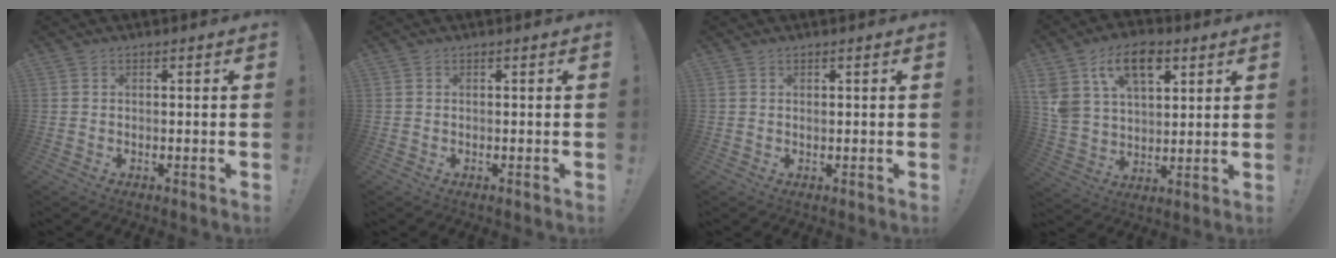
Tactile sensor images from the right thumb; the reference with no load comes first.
{"total": 0.0}
{"total": 0.6, "force": [0.4, 0.2, 0.3], "torque": [-0.001, -0.003, 0.007]}
{"total": 15.8, "force": [8.2, 10.0, 9.1], "torque": [-0.169, -0.028, 0.153]}